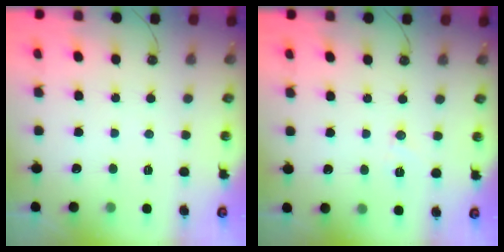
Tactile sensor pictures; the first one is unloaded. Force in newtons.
{"total": 5.1, "press": 4.9, "slide": 1.2}